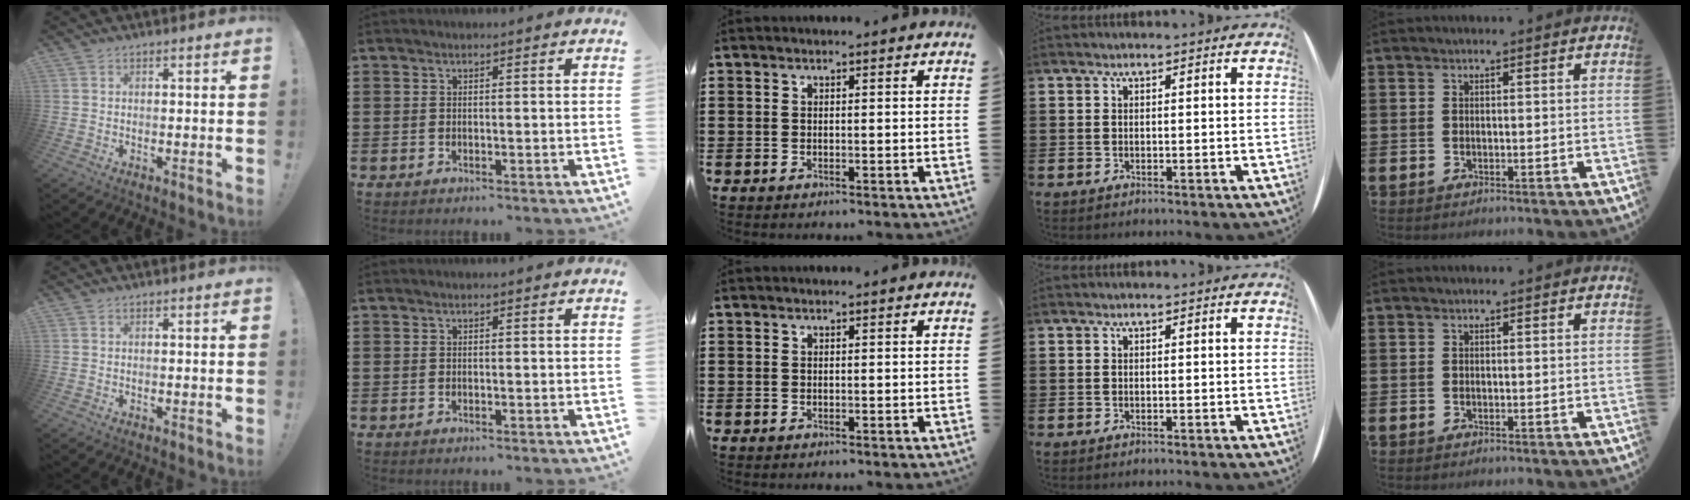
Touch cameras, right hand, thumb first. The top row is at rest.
{}